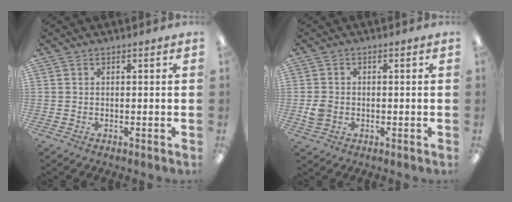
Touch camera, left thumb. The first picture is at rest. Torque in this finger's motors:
{"motor_torque": [-0.25, 0.34, -0.16, 0.08, 0.03]}